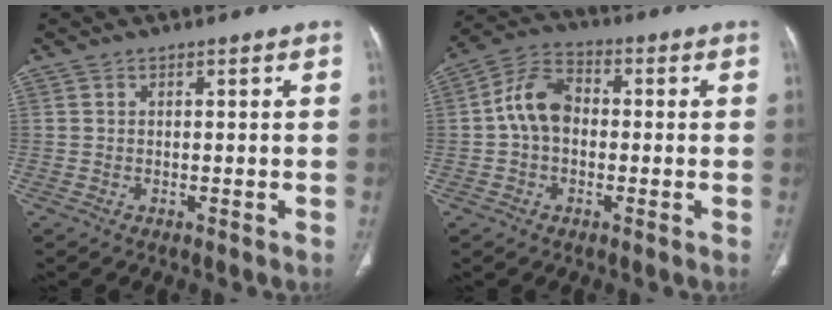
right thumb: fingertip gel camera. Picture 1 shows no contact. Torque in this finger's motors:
{"motor_torque": [-0.02, -0.01, 0.06, -0.14, 0.19]}